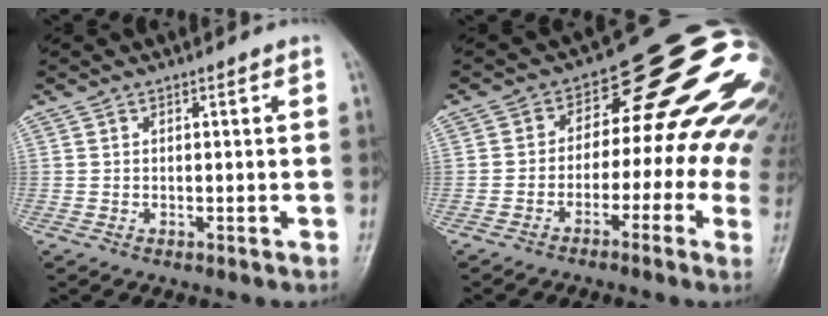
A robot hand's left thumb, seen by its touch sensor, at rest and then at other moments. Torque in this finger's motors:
{"motor_torque": [0.27, 0.45, 2.03, -0.74, 0.08]}